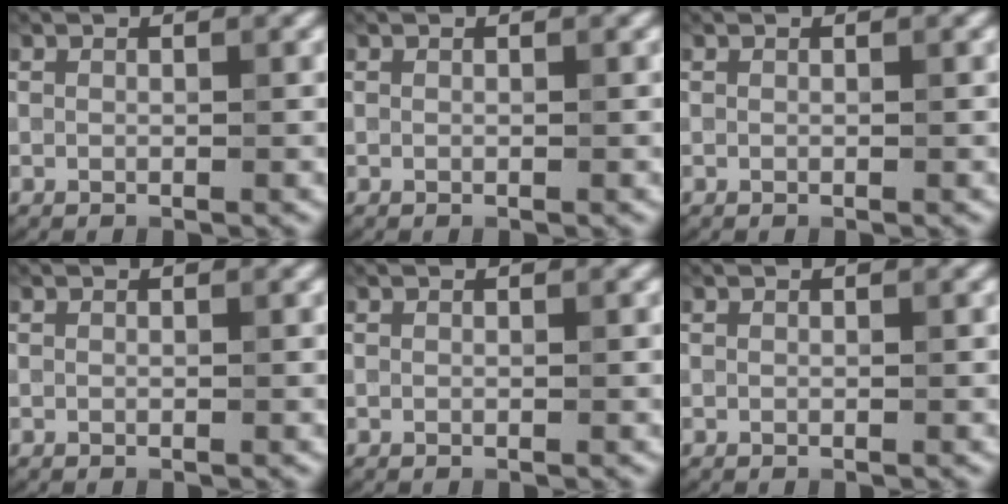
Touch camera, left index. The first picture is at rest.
{"total": 0.0}
{"total": 0.0}
{"total": 0.0}
{"total": 0.0}
{"total": 0.0}